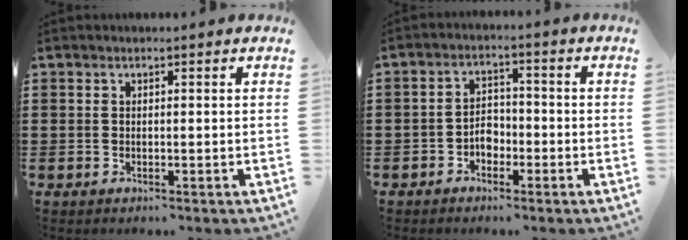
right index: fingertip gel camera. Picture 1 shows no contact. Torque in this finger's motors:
{"motor_torque": [2.14, 0.00, 0.10, -0.01]}